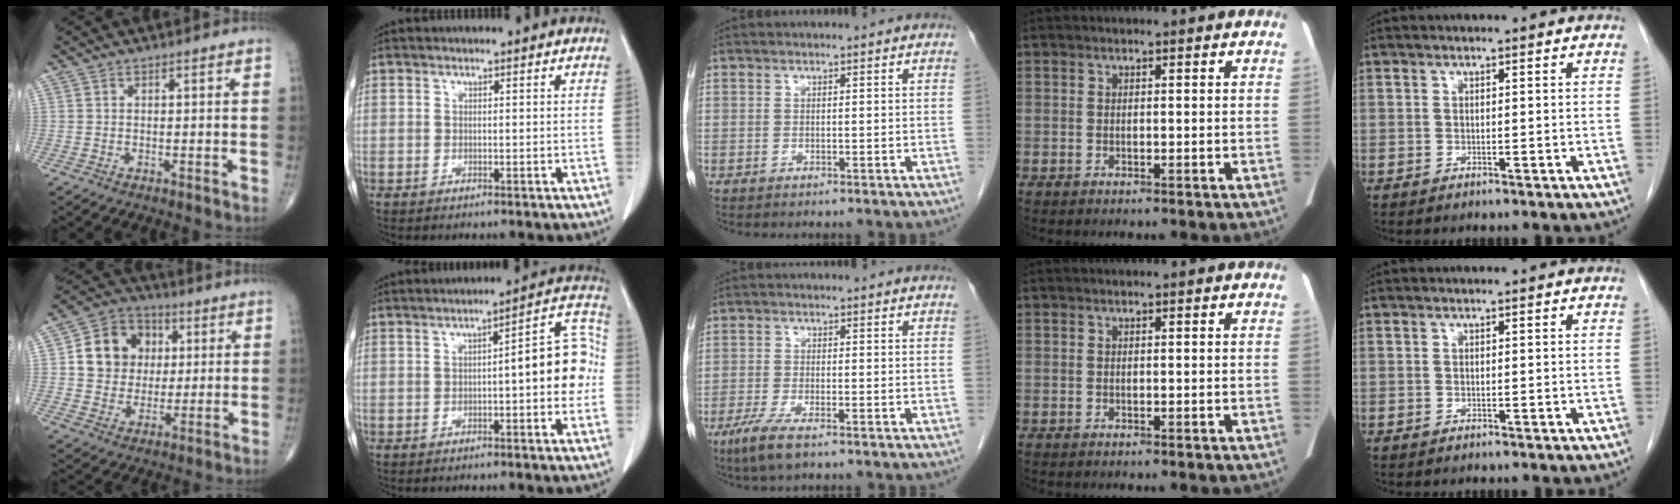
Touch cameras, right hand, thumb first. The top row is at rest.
{"thumb": {"total": 12.7, "force": [2.5, 11.0, 5.9], "torque": [-0.064, 0.008, 0.039]}, "index": {"total": 9.2, "force": [-0.9, 2.0, 8.9], "torque": [-0.103, 0.034, -0.016]}, "middle": {"total": 5.1, "force": [-3.2, 1.0, 3.8], "torque": [-0.080, -0.014, -0.057]}}